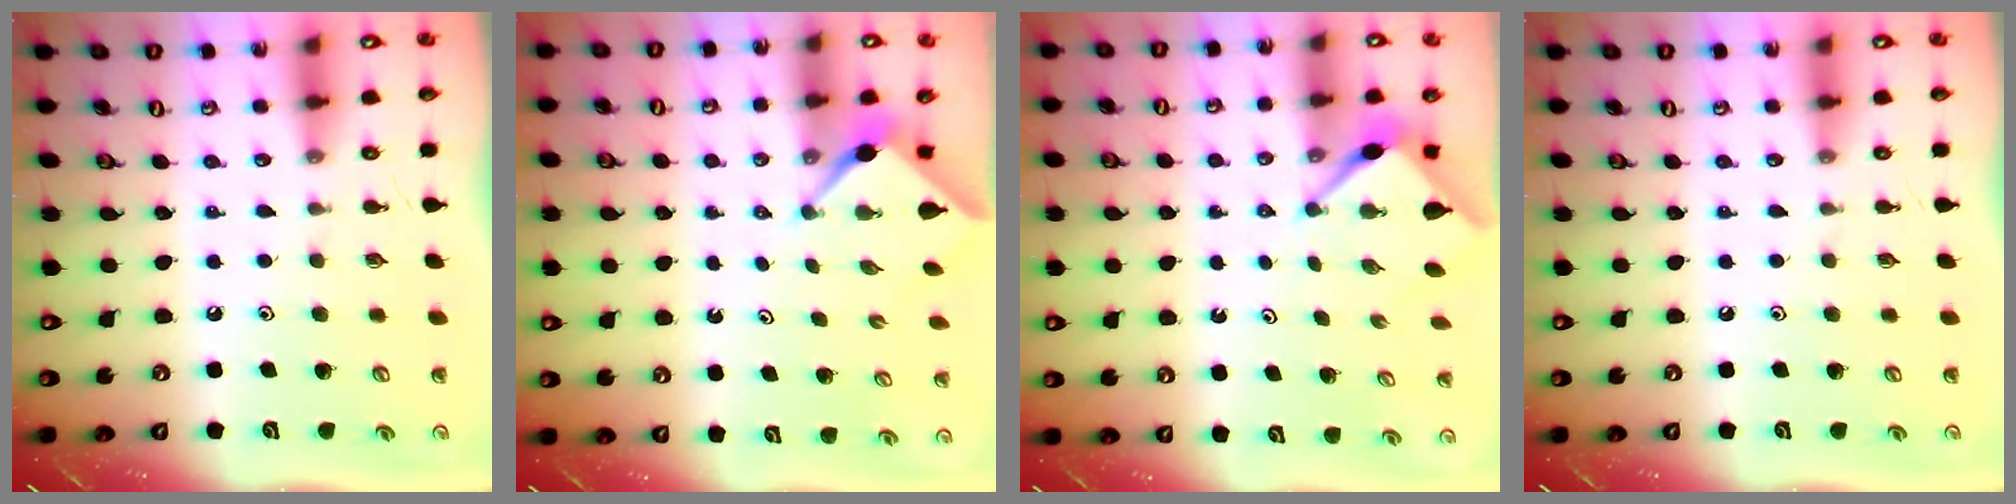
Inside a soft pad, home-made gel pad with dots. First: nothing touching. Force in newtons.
{"total": 2.4, "press": 2.4, "slide": 0.2}
{"total": 3.0, "press": 3.0, "slide": 0.3}
{"total": 0.0}